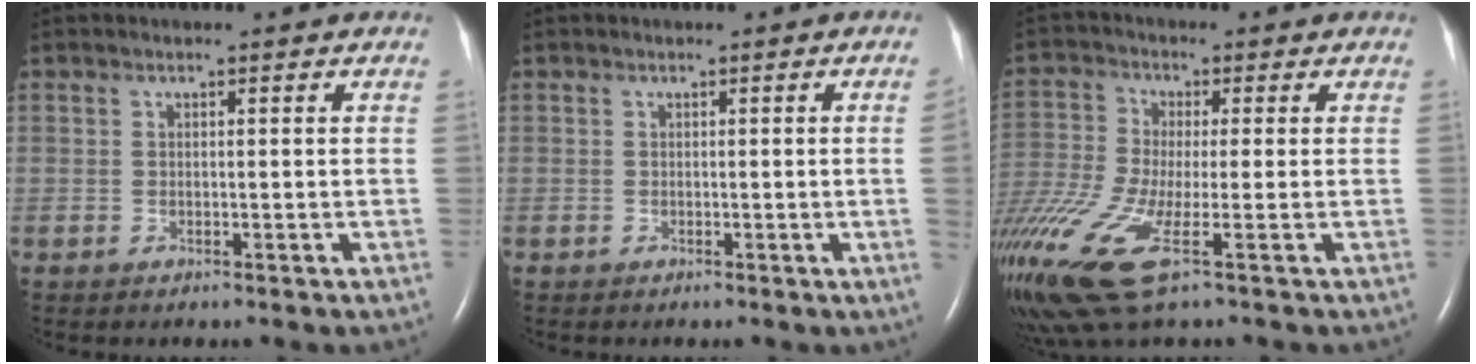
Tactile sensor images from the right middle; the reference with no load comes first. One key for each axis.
{"total": 2.0, "fx": 0.0, "fy": -1.0, "fz": 1.8, "tx": -0.018, "ty": -0.002, "tz": 0.001}
{"total": 12.9, "fx": -6.9, "fy": 2.4, "fz": 10.6, "tx": -0.275, "ty": -0.033, "tz": -0.135}